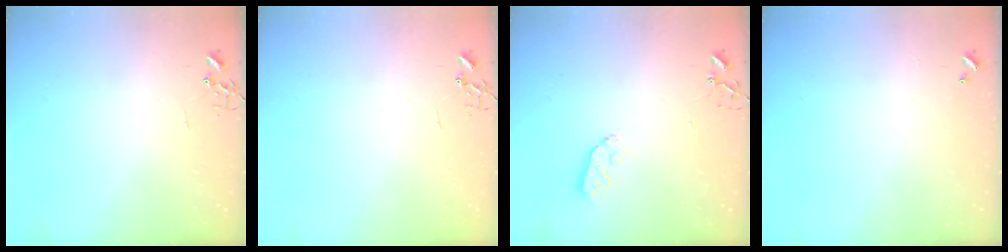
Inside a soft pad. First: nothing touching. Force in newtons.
{"total": 0.0}
{"total": 5.5, "press": 5.4, "slide": 0.8}
{"total": 0.0}